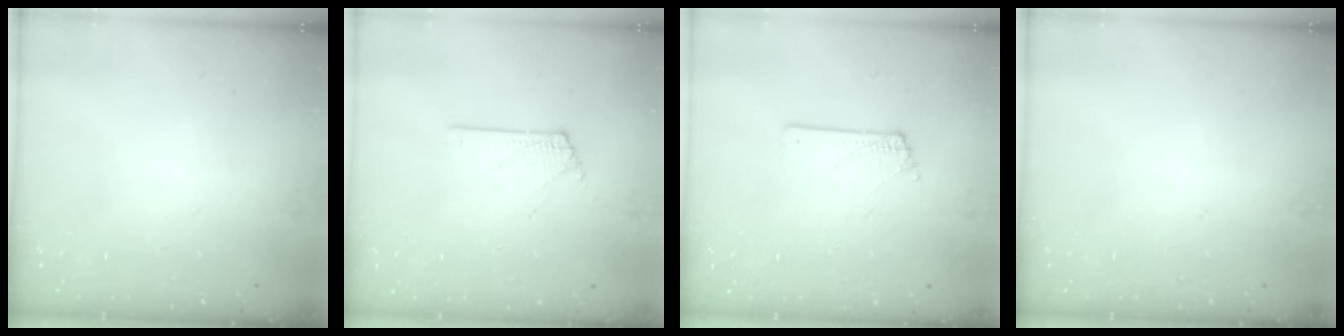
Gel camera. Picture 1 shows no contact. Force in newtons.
{"total": 3.0, "press": 2.9, "slide": 0.5}
{"total": 1.0, "press": 1.0, "slide": 0.1}
{"total": 0.0}